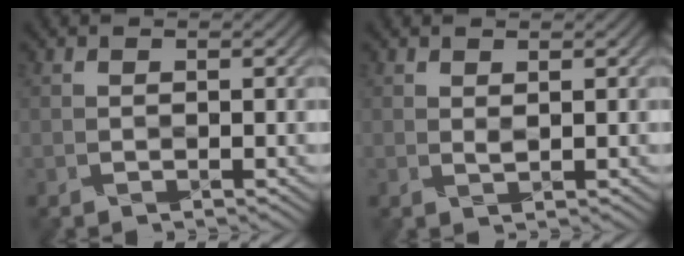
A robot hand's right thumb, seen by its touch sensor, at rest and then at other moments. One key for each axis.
{"total": 0.8, "fx": 0.7, "fy": 0.1, "fz": 0.4, "tx": -0.009, "ty": 0.000, "tz": 0.015}